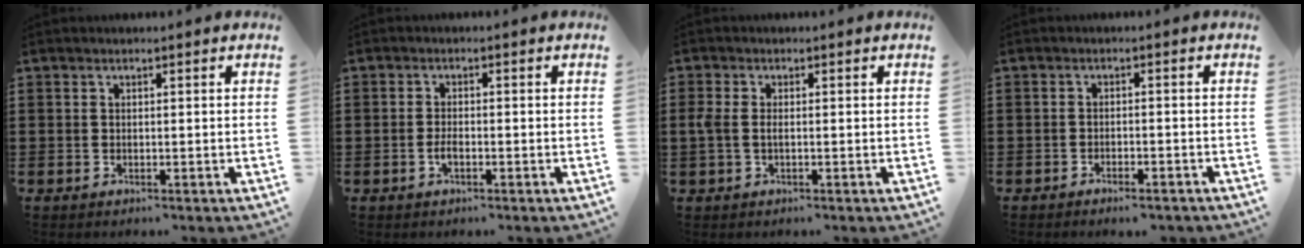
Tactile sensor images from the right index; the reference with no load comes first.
{"total": 1.7, "force": [-0.8, 0.7, 1.4], "torque": [-0.036, -0.003, -0.016]}
{"total": 1.9, "force": [-0.2, 0.8, 1.7], "torque": [-0.047, -0.004, -0.010]}
{"total": 1.6, "force": [-1.6, 0.2, 0.5], "torque": [-0.012, 0.001, -0.030]}